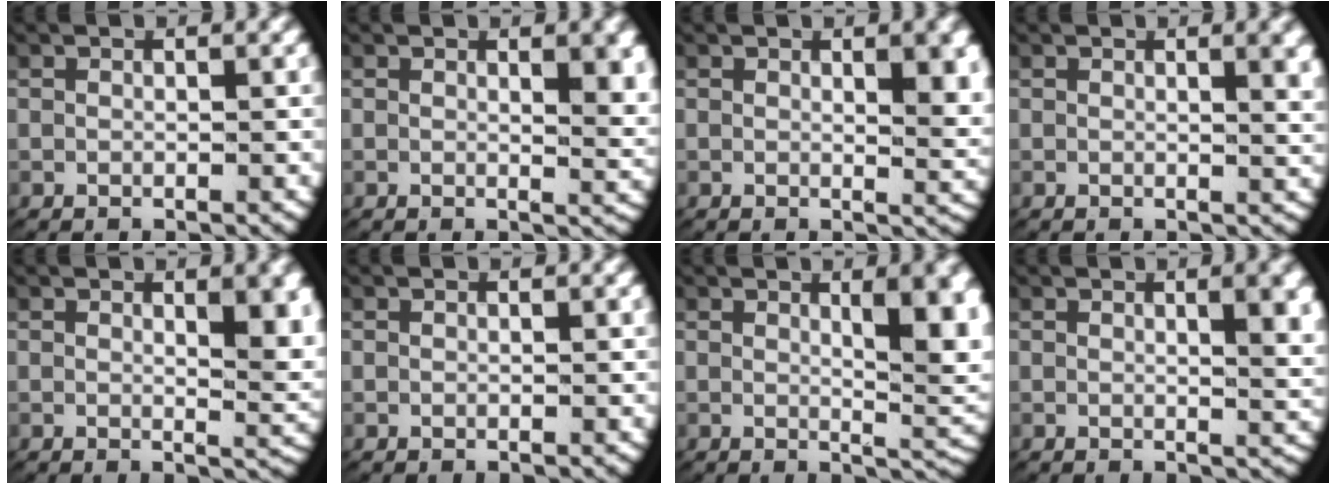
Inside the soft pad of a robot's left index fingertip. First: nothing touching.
{"total": 2.3, "force": [0.9, 0.4, 2.1], "torque": [-0.031, -0.017, 0.017]}
{"total": 2.6, "force": [0.8, 0.5, 2.4], "torque": [-0.035, -0.015, 0.016]}
{"total": 1.7, "force": [0.7, -0.1, 1.5], "torque": [-0.023, -0.007, 0.015]}
{"total": 3.1, "force": [1.0, 0.7, 2.9], "torque": [-0.039, -0.017, 0.019]}
{"total": 0.0}
{"total": 5.5, "force": [1.2, 1.6, 5.1], "torque": [-0.066, -0.018, 0.027]}
{"total": 2.9, "force": [1.0, 0.4, 2.7], "torque": [-0.039, -0.010, 0.019]}